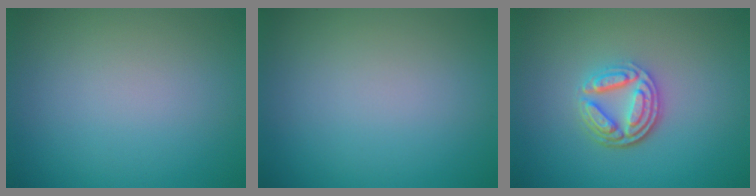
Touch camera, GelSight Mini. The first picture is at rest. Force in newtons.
{"total": 0.0}
{"total": 4.3, "press": 3.4, "slide": 2.7}